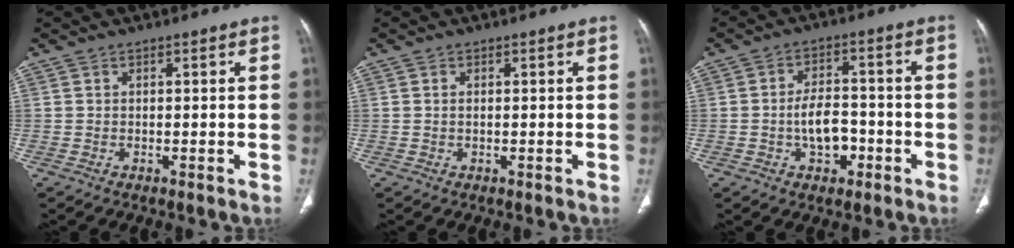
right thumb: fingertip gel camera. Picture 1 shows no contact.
{"total": 0.6, "force": [0.1, 0.3, 0.6], "torque": [-0.014, 0.003, 0.003]}
{"total": 7.0, "force": [-2.2, 4.5, 4.9], "torque": [-0.062, 0.027, -0.035]}